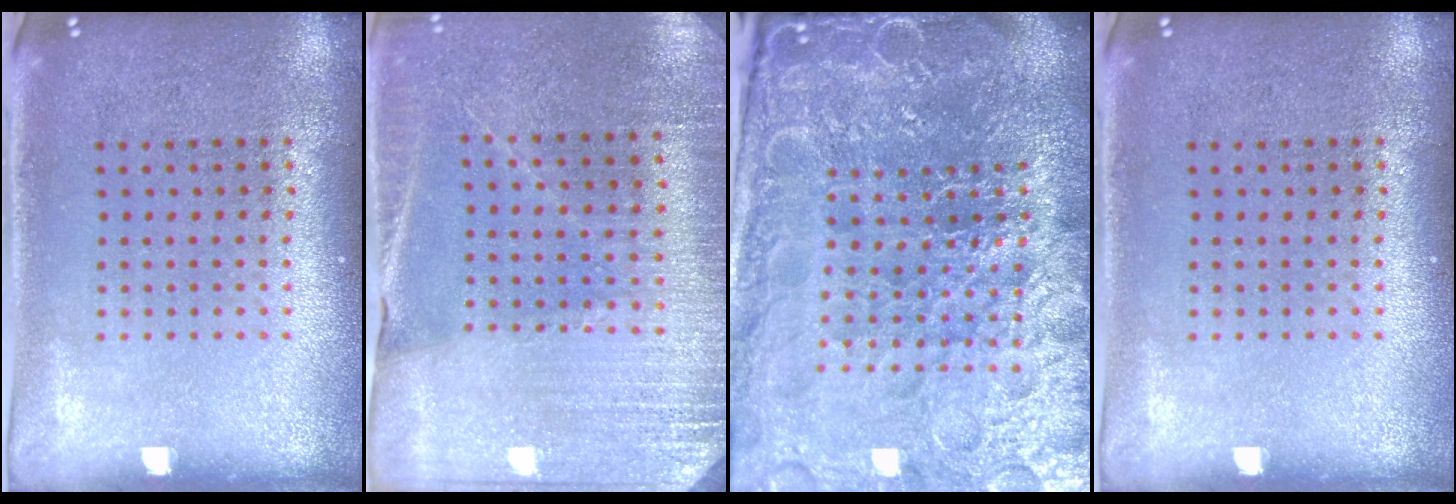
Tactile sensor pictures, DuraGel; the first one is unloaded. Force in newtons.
{"total": 2.9, "press": 2.9, "slide": 0.2}
{"total": 6.9, "press": 6.1, "slide": 3.2}
{"total": 0.0}